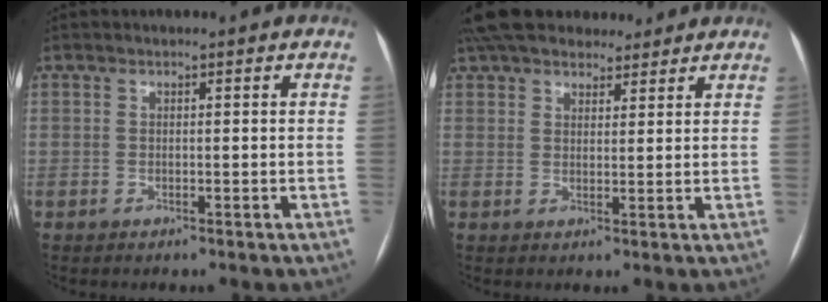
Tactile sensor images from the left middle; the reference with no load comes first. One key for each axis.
{"total": 13.8, "fx": 11.8, "fy": 5.2, "fz": 4.9, "tx": -0.080, "ty": 0.039, "tz": 0.183}